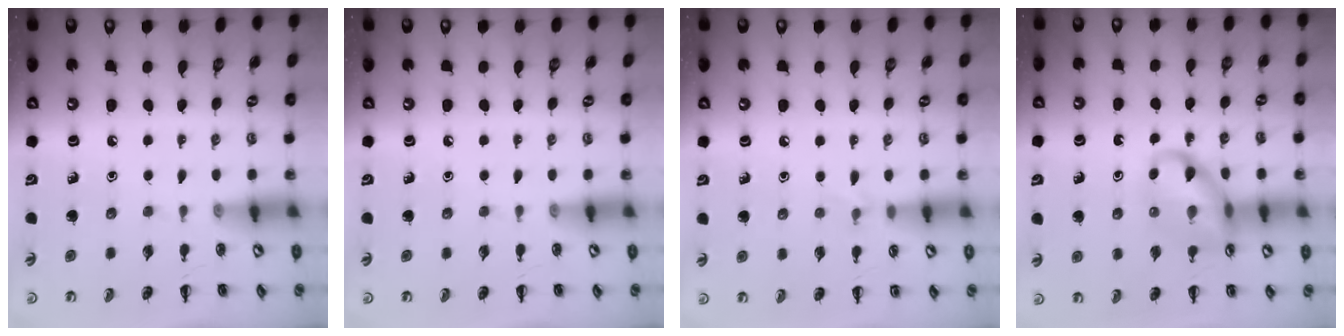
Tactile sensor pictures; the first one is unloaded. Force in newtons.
{"total": 0.0}
{"total": 4.8, "press": 4.5, "slide": 1.7}
{"total": 12.4, "press": 12.3, "slide": 1.2}